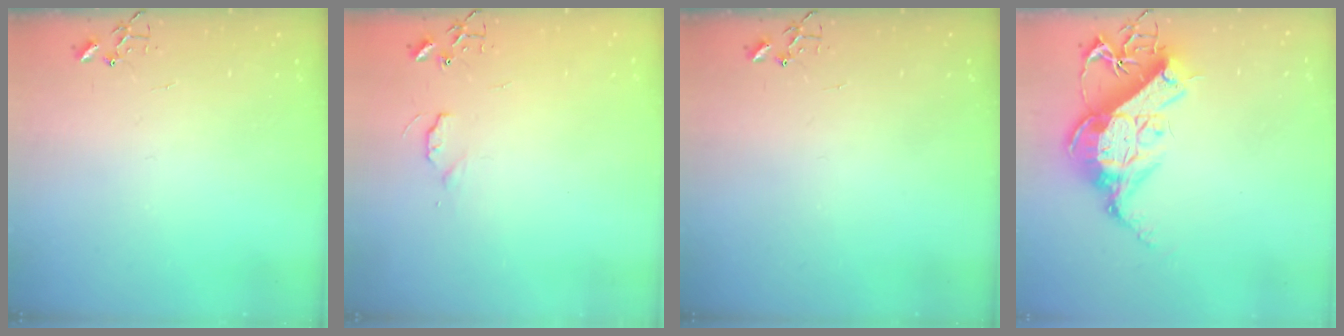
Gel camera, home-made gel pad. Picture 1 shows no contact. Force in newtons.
{"total": 3.8, "press": 3.7, "slide": 0.5}
{"total": 0.0}
{"total": 16.9, "press": 16.7, "slide": 2.5}